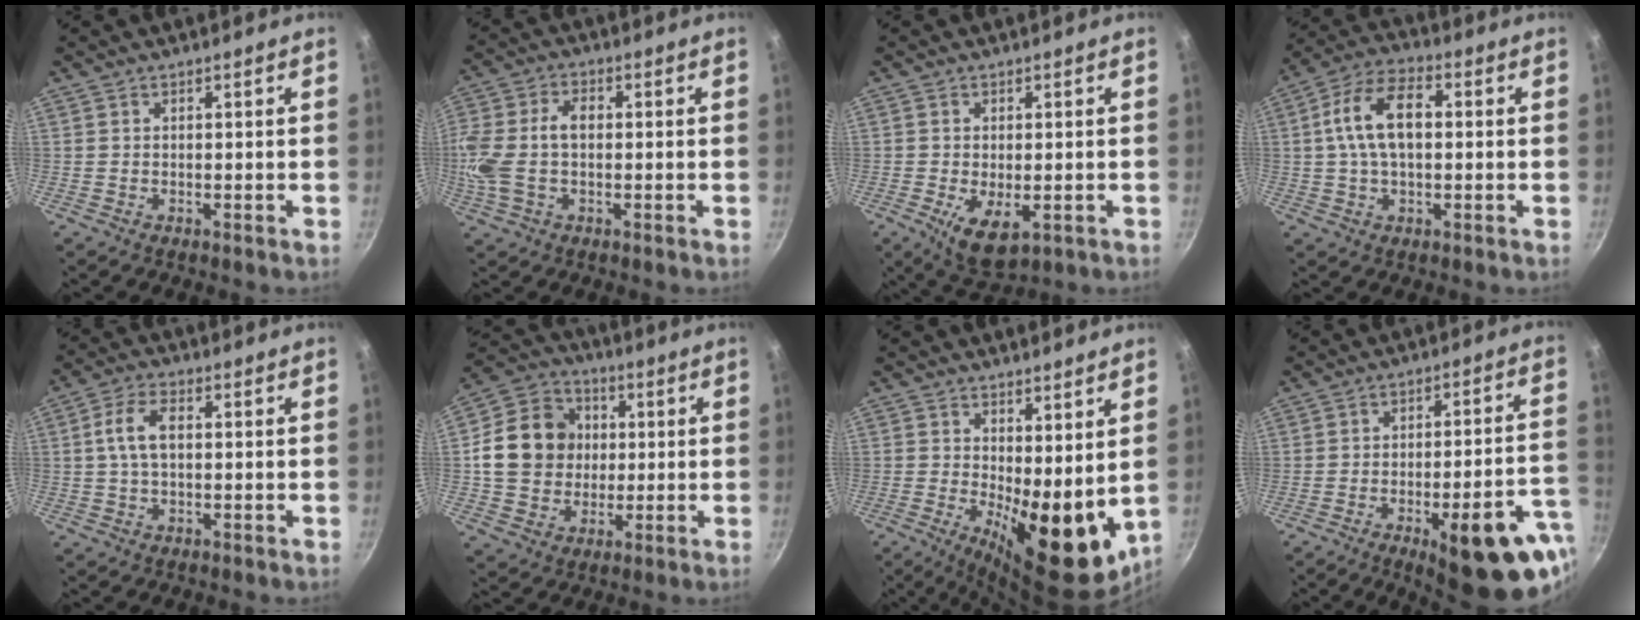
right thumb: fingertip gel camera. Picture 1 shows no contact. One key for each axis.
{"total": 11.6, "fx": -0.3, "fy": 7.0, "fz": 9.2, "tx": -0.189, "ty": 0.018, "tz": -0.016}
{"total": 7.4, "fx": -2.0, "fy": 3.9, "fz": 6.0, "tx": -0.094, "ty": -0.015, "tz": -0.020}
{"total": 12.0, "fx": 1.3, "fy": 6.8, "fz": 9.8, "tx": -0.168, "ty": 0.027, "tz": 0.014}
{"total": 6.2, "fx": 0.6, "fy": 3.4, "fz": 5.2, "tx": -0.104, "ty": 0.016, "tz": 0.007}
{"total": 15.3, "fx": 1.0, "fy": 13.3, "fz": 7.5, "tx": -0.103, "ty": 0.021, "tz": 0.011}
{"total": 14.7, "fx": 0.8, "fy": 6.4, "fz": 13.3, "tx": -0.141, "ty": -0.026, "tz": 0.027}
{"total": 21.0, "fx": -9.1, "fy": 6.9, "fz": 17.6, "tx": -0.183, "ty": 0.033, "tz": -0.113}